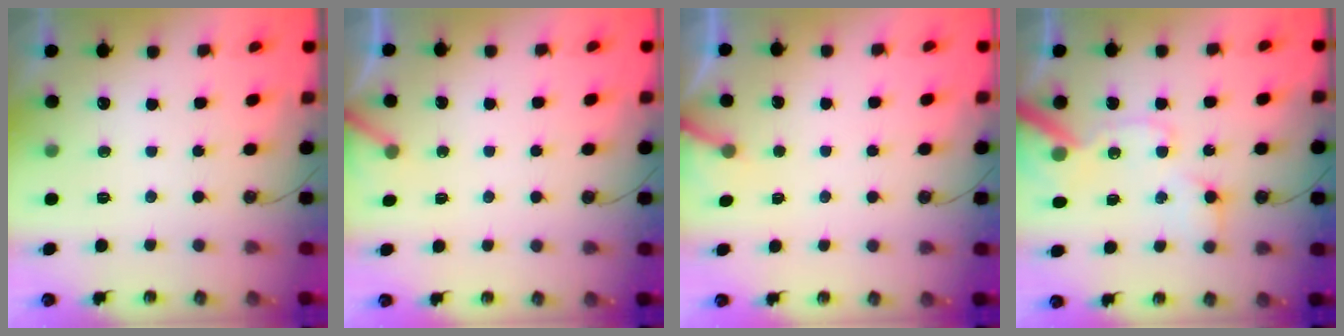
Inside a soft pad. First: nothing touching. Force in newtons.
{"total": 2.5, "press": 2.5, "slide": 0.1}
{"total": 3.9, "press": 3.9, "slide": 0.2}
{"total": 13.7, "press": 13.6, "slide": 2.0}